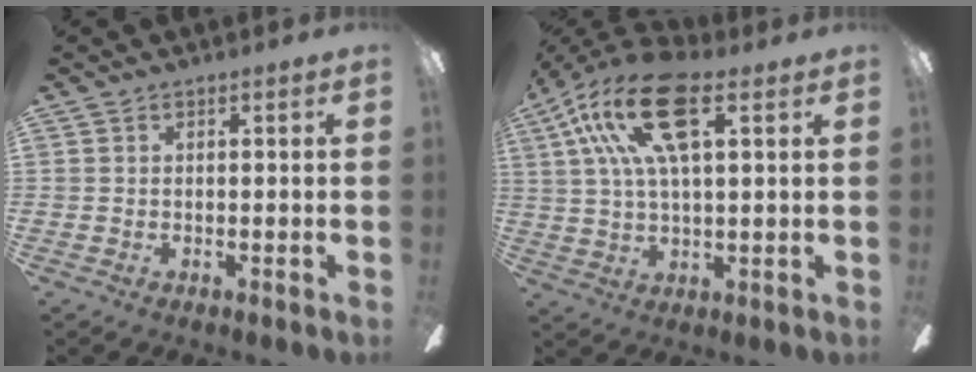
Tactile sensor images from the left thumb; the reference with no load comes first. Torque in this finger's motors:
{"motor_torque": [0.19, 0.73, 1.41, -1.35, 0.50]}